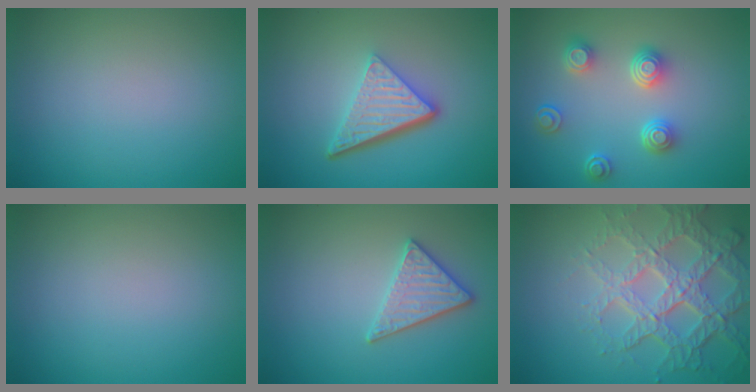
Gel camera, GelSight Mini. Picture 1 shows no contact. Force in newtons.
{"total": 5.5, "press": 3.8, "slide": 4.0}
{"total": 3.9, "press": 3.0, "slide": 2.5}
{"total": 0.0}
{"total": 2.8, "press": 2.7, "slide": 0.7}
{"total": 7.4, "press": 5.2, "slide": 5.2}